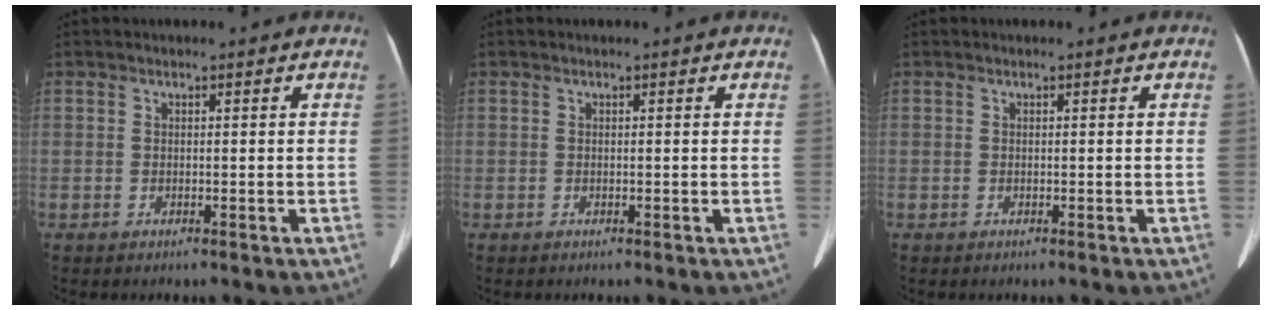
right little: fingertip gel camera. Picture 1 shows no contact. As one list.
[{"total": 0.0}, {"total": 0.0}]